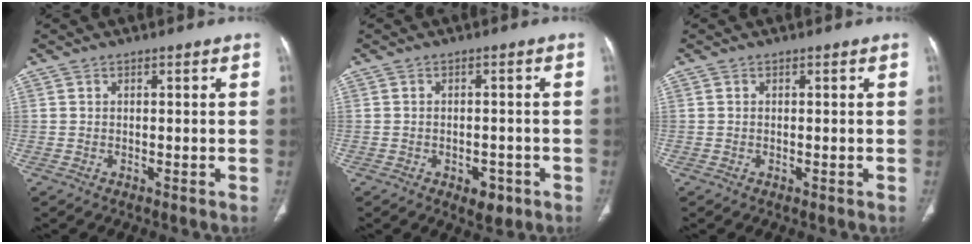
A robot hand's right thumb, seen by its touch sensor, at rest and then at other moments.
{"total": 4.0, "force": [-1.9, 2.4, 2.5], "torque": [-0.020, 0.007, -0.019]}
{"total": 0.0}